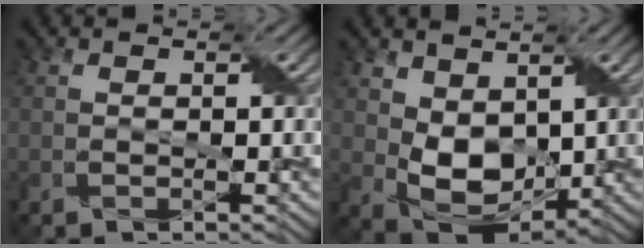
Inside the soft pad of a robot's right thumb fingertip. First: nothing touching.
{"total": 7.3, "force": [1.6, 5.0, 5.1], "torque": [-0.117, -0.014, 0.034]}